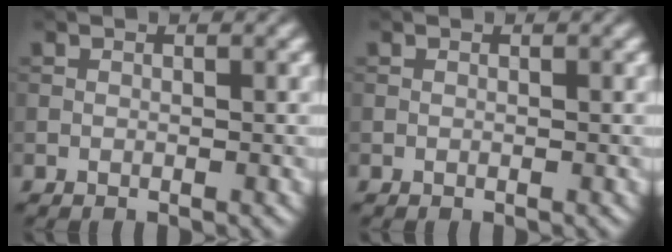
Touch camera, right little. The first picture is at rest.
{"total": 0.0}